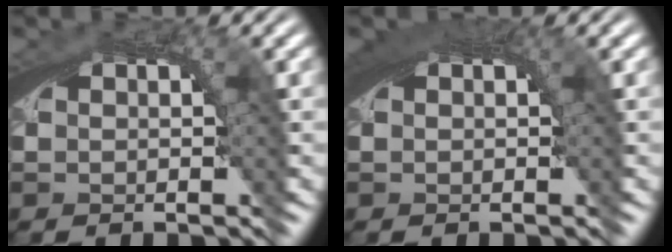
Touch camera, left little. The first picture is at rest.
{"total": 2.1, "force": [0.9, 0.4, 1.8], "torque": [-0.020, 0.007, 0.013]}